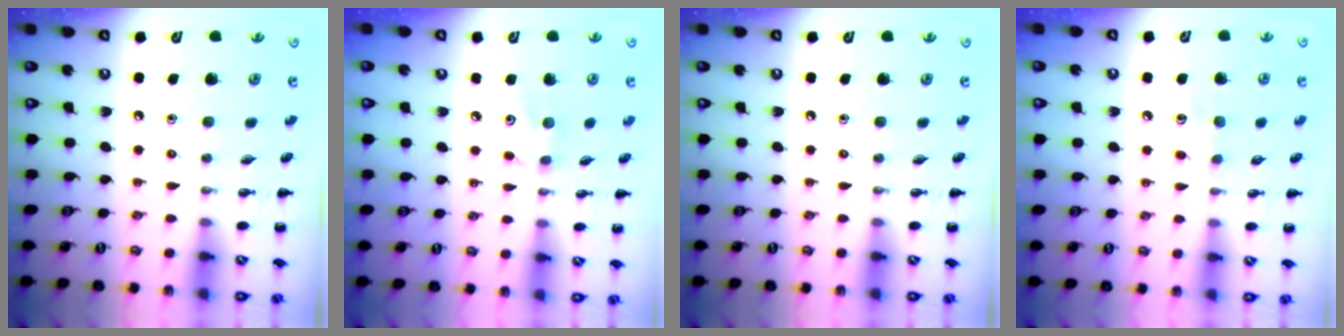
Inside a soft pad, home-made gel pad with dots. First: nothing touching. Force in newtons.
{"total": 3.9, "press": 3.8, "slide": 0.9}
{"total": 0.0}
{"total": 5.5, "press": 5.3, "slide": 1.5}